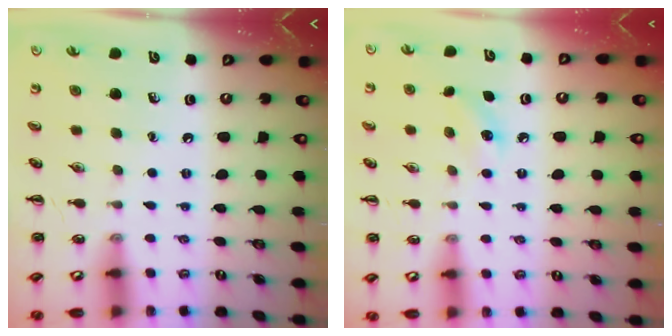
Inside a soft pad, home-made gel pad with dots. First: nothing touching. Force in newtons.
{"total": 5.2, "press": 5.0, "slide": 1.5}